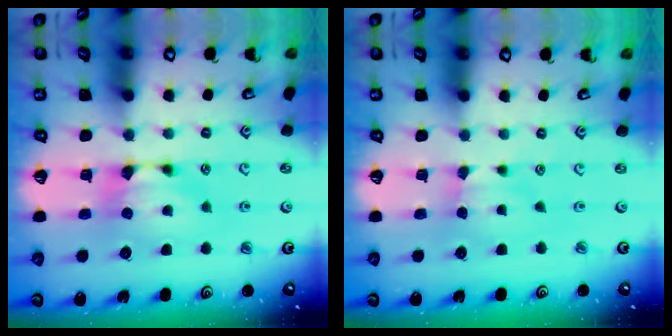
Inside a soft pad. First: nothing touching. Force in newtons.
{"total": 2.1, "press": 2.0, "slide": 0.5}